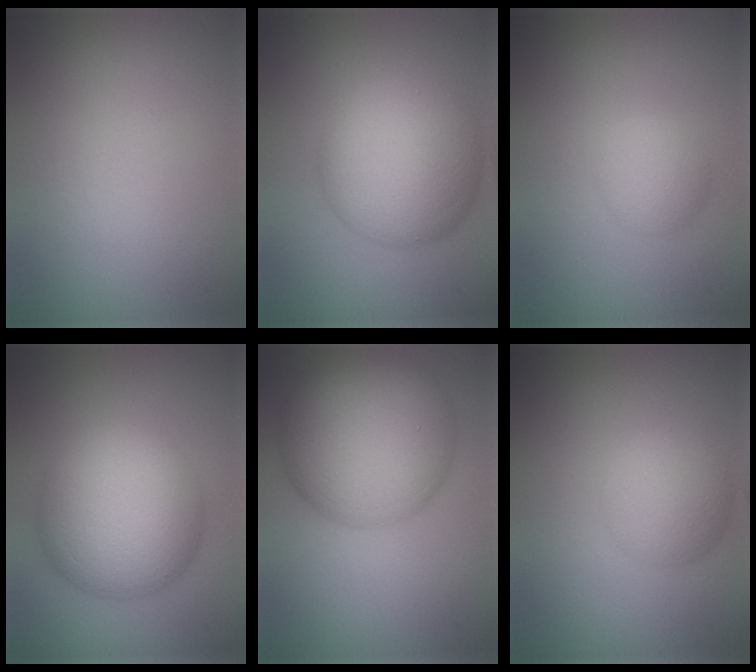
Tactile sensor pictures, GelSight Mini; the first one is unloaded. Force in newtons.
{"total": 10.6, "press": 10.6, "slide": 0.1}
{"total": 2.5, "press": 2.5, "slide": 0.1}
{"total": 11.1, "press": 11.1, "slide": 0.3}
{"total": 12.4, "press": 12.4, "slide": 0.4}
{"total": 4.3, "press": 4.3, "slide": 0.0}